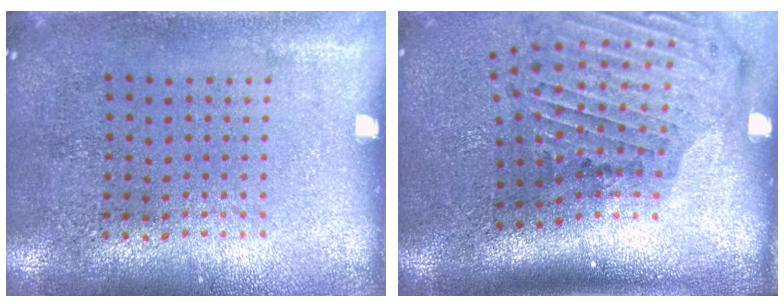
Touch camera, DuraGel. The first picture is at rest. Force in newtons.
{"total": 2.4, "press": 1.9, "slide": 1.4}